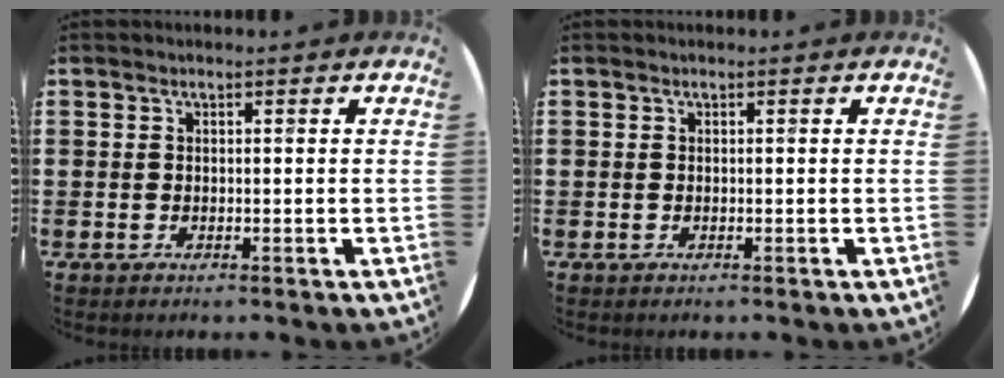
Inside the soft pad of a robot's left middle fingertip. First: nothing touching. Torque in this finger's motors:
{"motor_torque": [0.31, -0.30, 0.03, 0.02]}